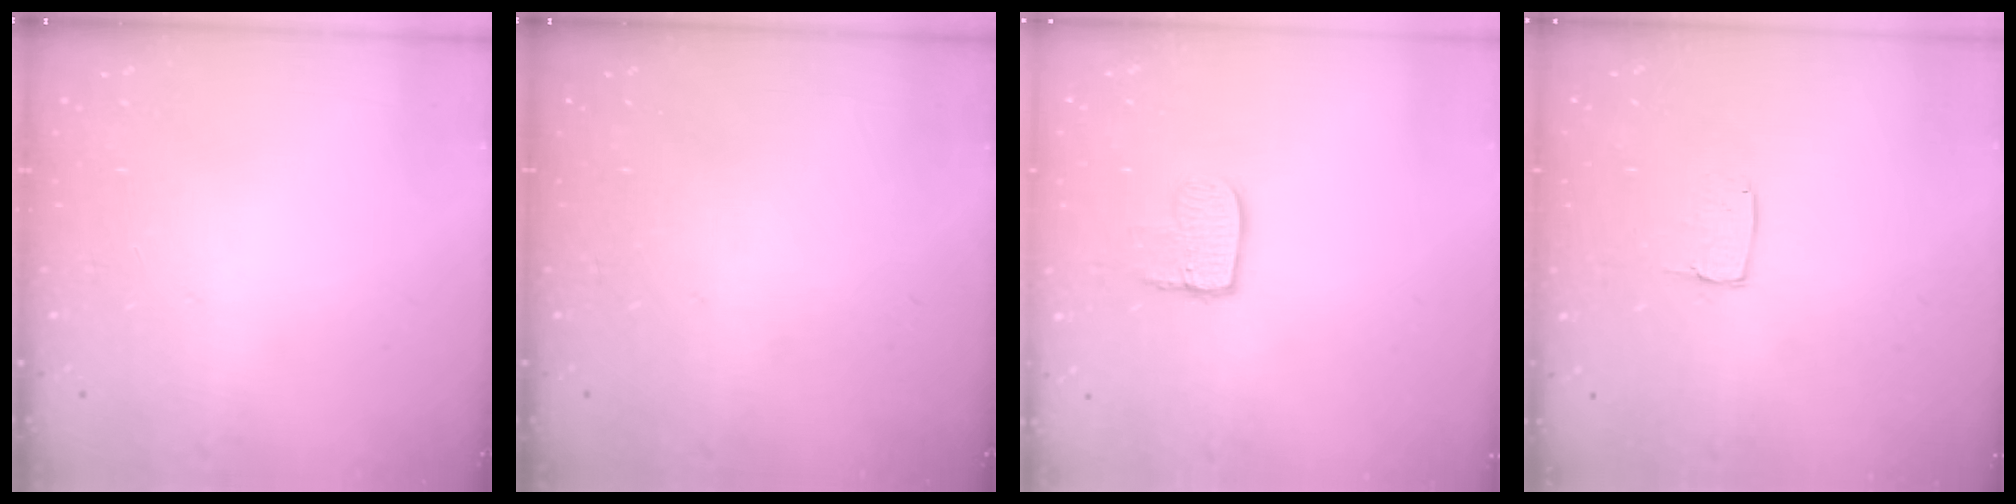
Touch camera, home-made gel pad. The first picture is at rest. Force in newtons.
{"total": 0.0}
{"total": 7.7, "press": 7.7, "slide": 0.5}
{"total": 4.9, "press": 4.8, "slide": 0.4}